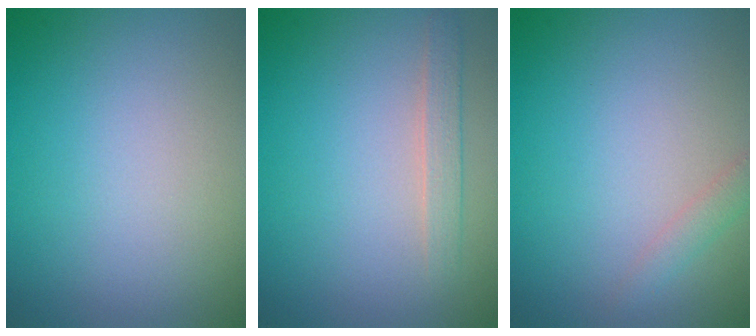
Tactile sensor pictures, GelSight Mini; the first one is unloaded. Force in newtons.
{"total": 1.5, "press": 1.5, "slide": 0.1}
{"total": 1.2, "press": 1.2, "slide": 0.1}